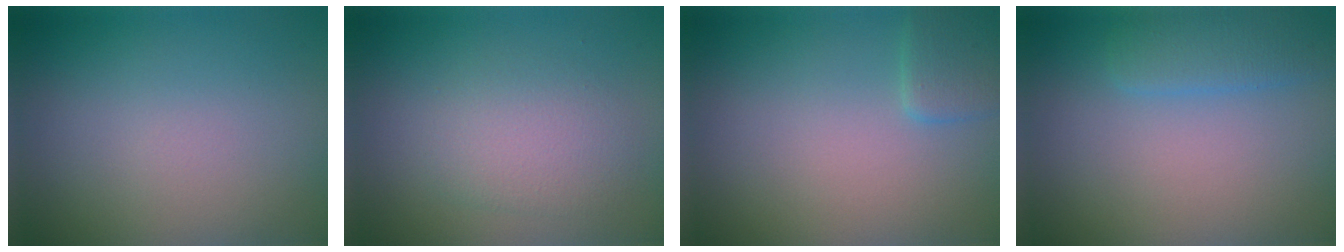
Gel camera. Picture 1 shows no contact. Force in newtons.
{"total": 2.9, "press": 2.9, "slide": 0.1}
{"total": 1.8, "press": 1.8, "slide": 0.1}
{"total": 2.5, "press": 2.5, "slide": 0.1}